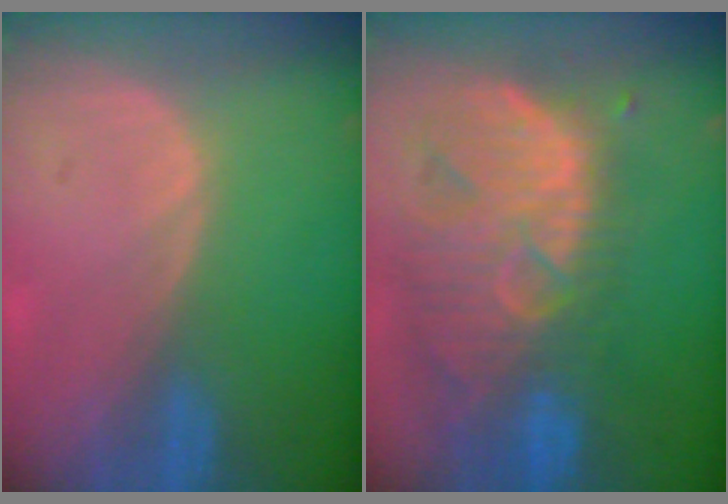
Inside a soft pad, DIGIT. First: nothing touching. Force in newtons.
{"total": 12.5, "press": 11.0, "slide": 6.0}